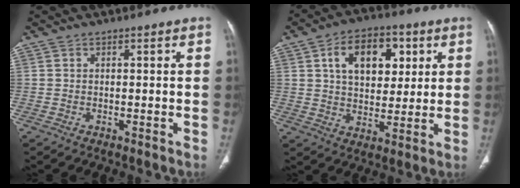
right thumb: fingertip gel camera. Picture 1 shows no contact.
{"total": 13.8, "force": [4.7, 8.9, 9.5], "torque": [-0.106, -0.003, 0.075]}